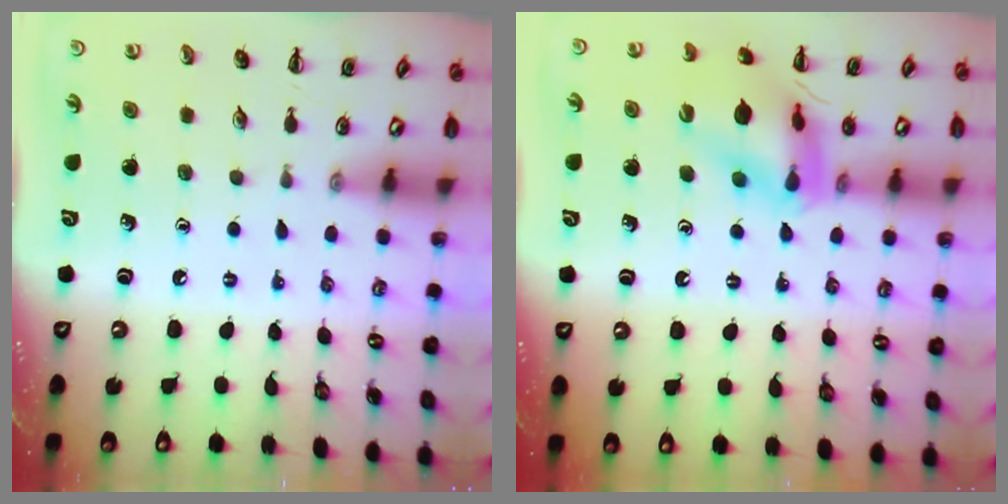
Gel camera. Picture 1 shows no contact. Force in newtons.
{"total": 13.7, "press": 13.5, "slide": 1.9}